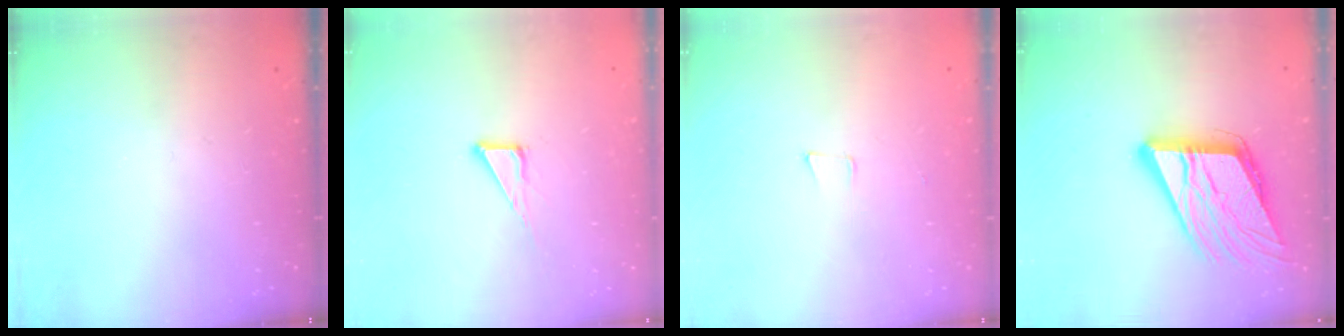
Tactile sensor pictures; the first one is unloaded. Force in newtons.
{"total": 5.0, "press": 5.0, "slide": 0.1}
{"total": 4.6, "press": 3.6, "slide": 2.9}
{"total": 18.7, "press": 18.4, "slide": 3.2}